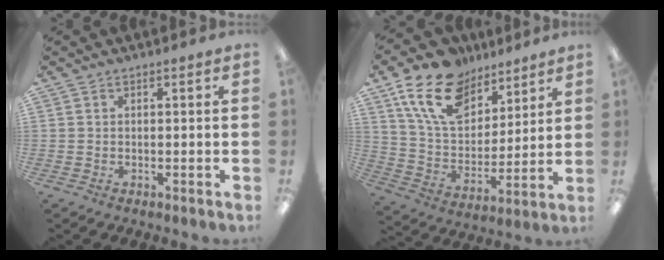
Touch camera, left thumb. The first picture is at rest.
{"total": 18.5, "force": [11.5, 11.3, 9.1], "torque": [-0.177, -0.043, 0.214]}